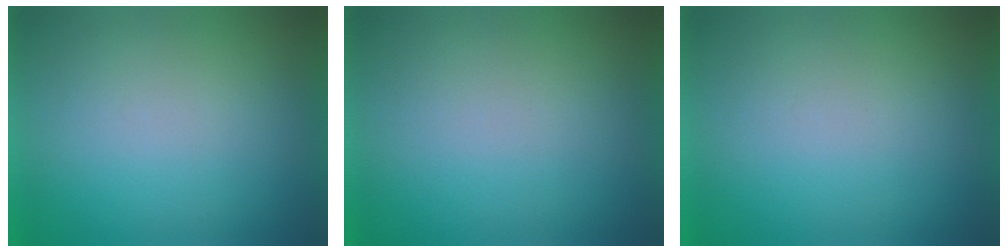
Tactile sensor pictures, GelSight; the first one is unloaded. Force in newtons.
{"total": 0.0}
{"total": 0.0}